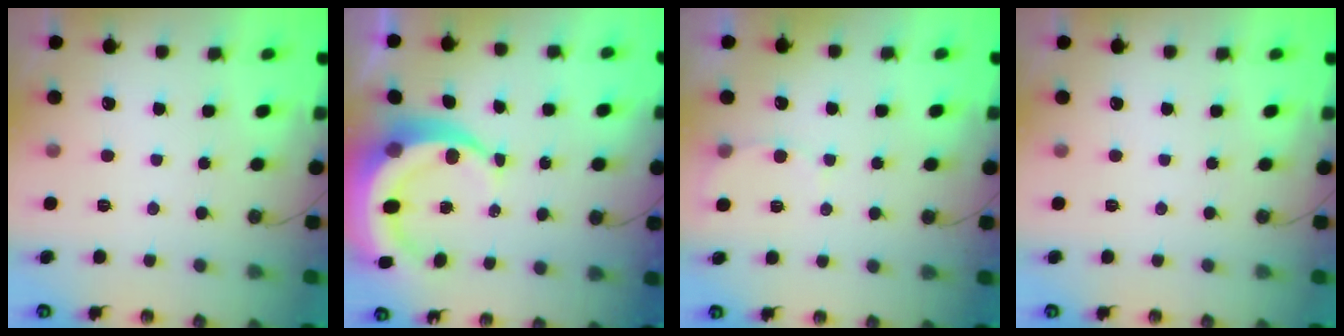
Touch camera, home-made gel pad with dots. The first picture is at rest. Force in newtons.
{"total": 11.0, "press": 10.9, "slide": 1.3}
{"total": 4.6, "press": 4.6, "slide": 0.3}
{"total": 0.0}